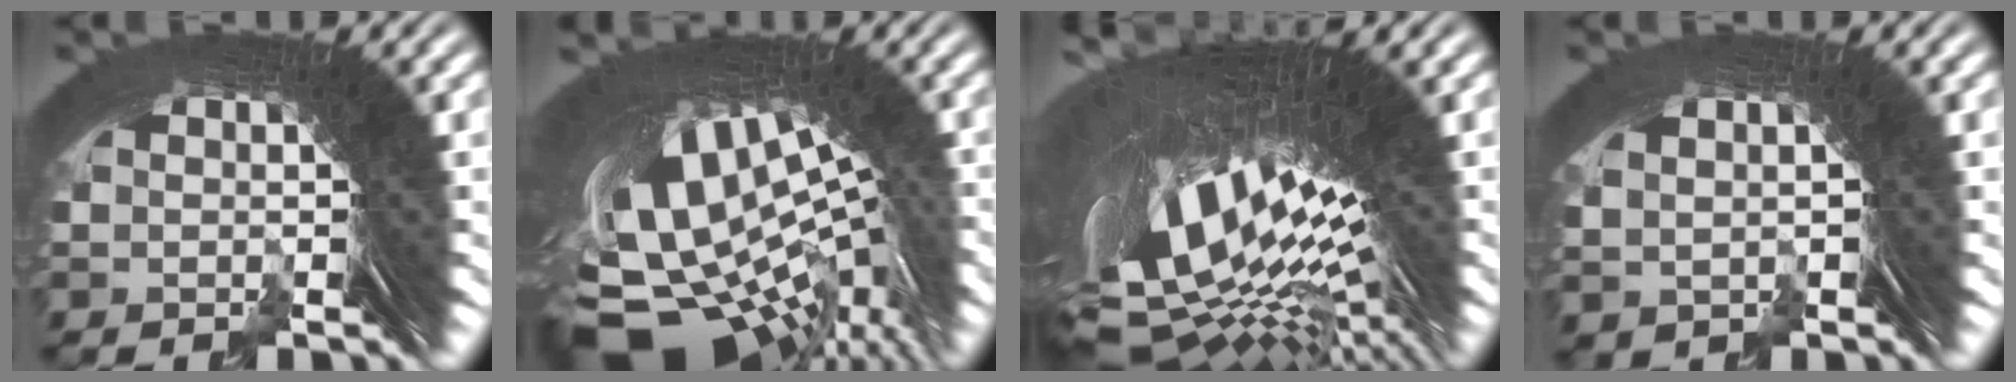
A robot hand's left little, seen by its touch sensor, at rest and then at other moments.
{"total": 11.7, "force": [0.2, 6.7, 9.6], "torque": [-0.167, 0.024, -0.003]}
{"total": 16.5, "force": [1.9, 6.3, 15.1], "torque": [-0.269, 0.003, 0.041]}
{"total": 1.1, "force": [0.6, -0.9, 0.2], "torque": [0.012, 0.000, 0.013]}